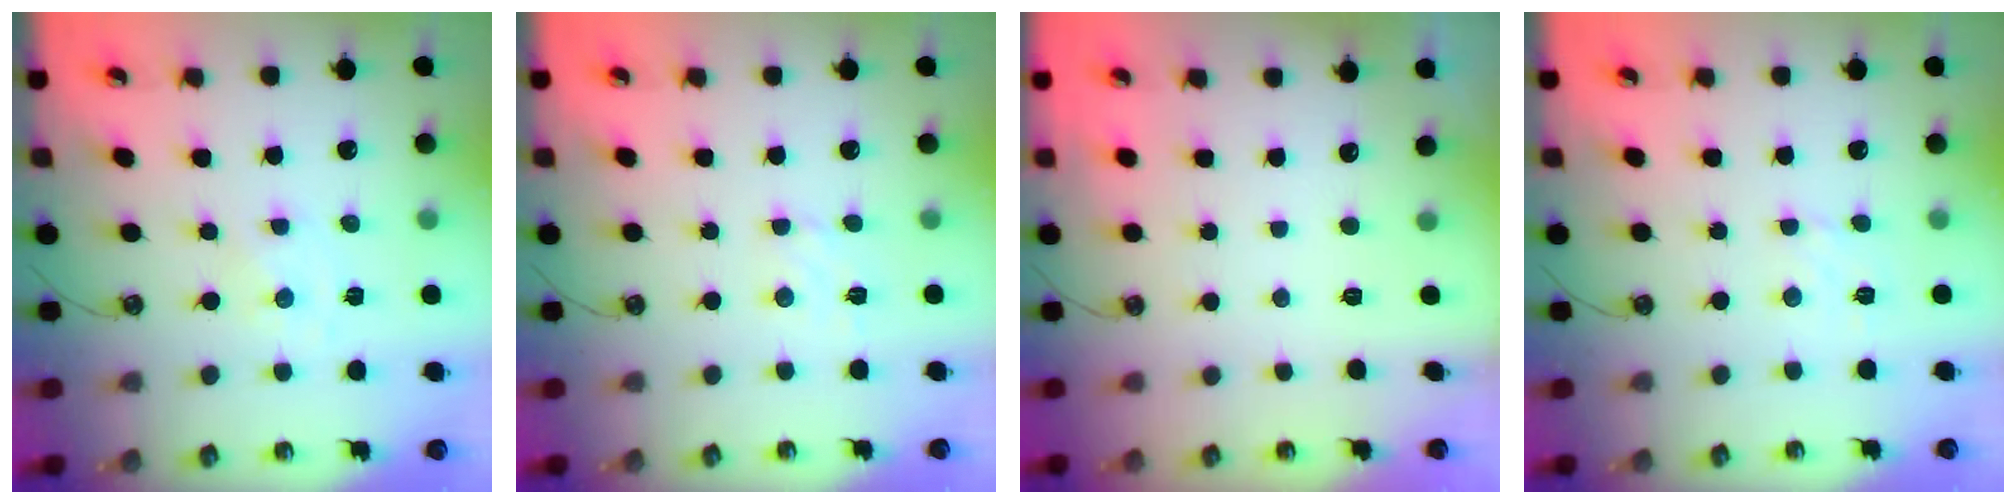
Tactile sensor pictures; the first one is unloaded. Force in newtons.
{"total": 3.1, "press": 3.1, "slide": 0.5}
{"total": 0.0}
{"total": 1.8, "press": 1.7, "slide": 0.6}